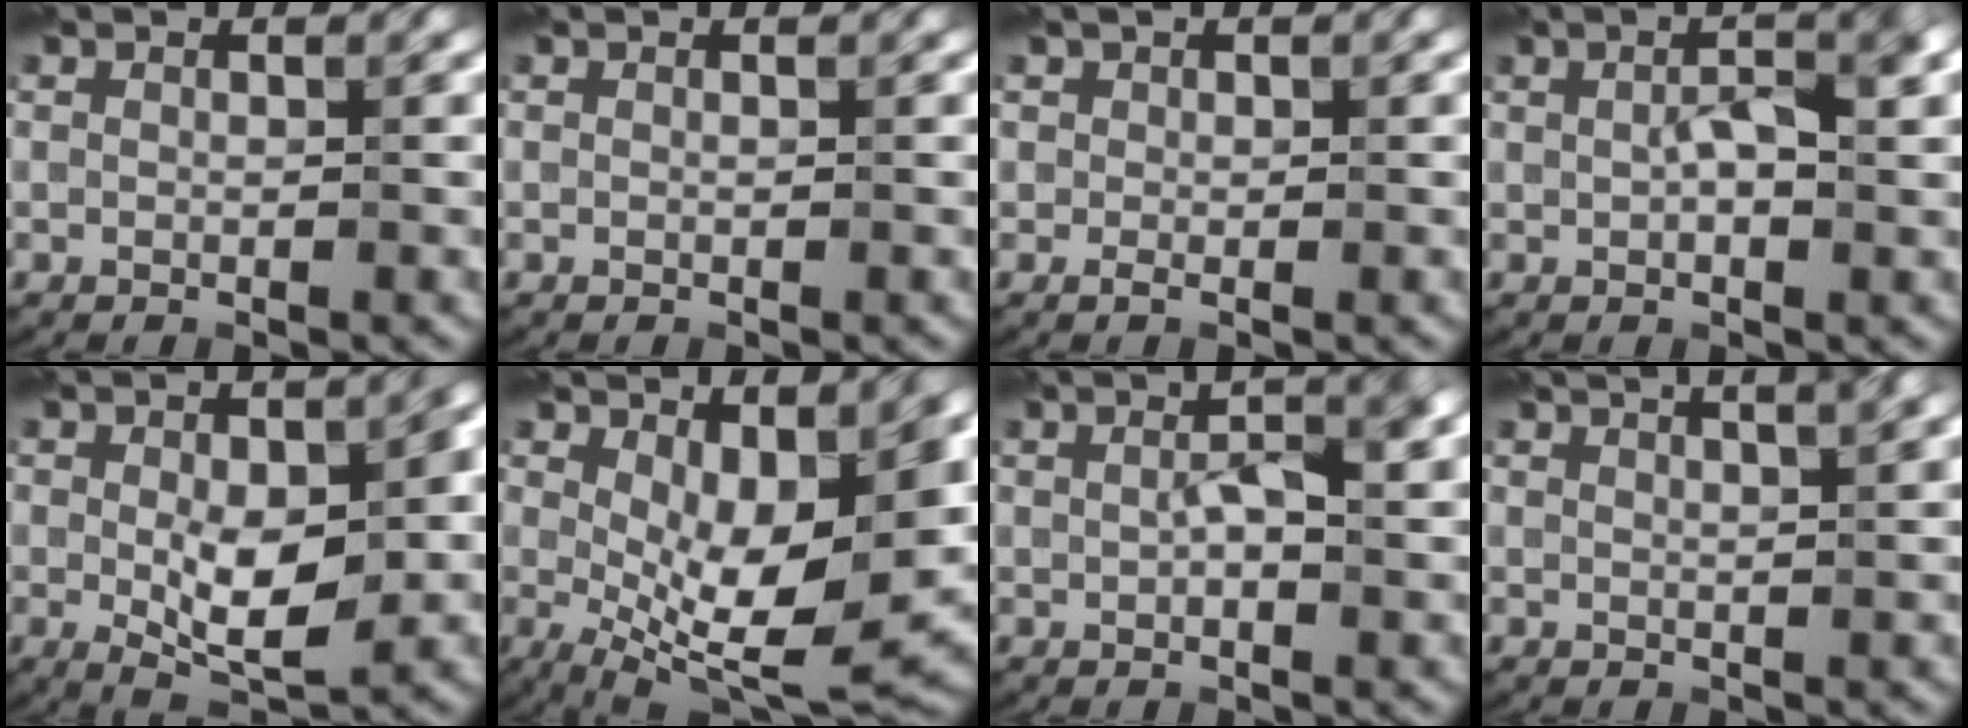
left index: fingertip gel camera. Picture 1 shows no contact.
{"total": 0.0}
{"total": 0.9, "force": [0.0, 0.9, 0.3], "torque": [-0.002, 0.001, -0.005]}
{"total": 4.4, "force": [0.8, 1.6, 4.0], "torque": [-0.072, 0.008, 0.010]}
{"total": 7.9, "force": [-0.5, 3.7, 6.9], "torque": [-0.109, -0.009, 0.000]}
{"total": 10.5, "force": [0.8, 4.6, 9.4], "torque": [-0.144, -0.019, 0.017]}
{"total": 3.9, "force": [0.8, 1.4, 3.6], "torque": [-0.064, 0.007, 0.011]}
{"total": 6.3, "force": [3.8, 2.4, 4.3], "torque": [-0.034, 0.045, 0.021]}